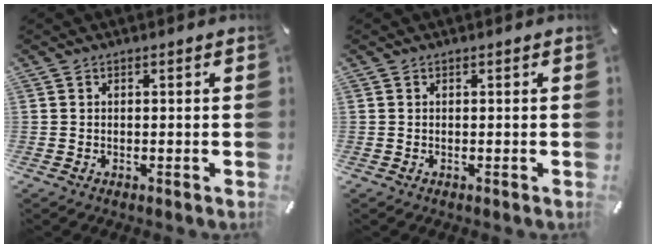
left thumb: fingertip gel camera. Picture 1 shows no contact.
{"total": 0.0}